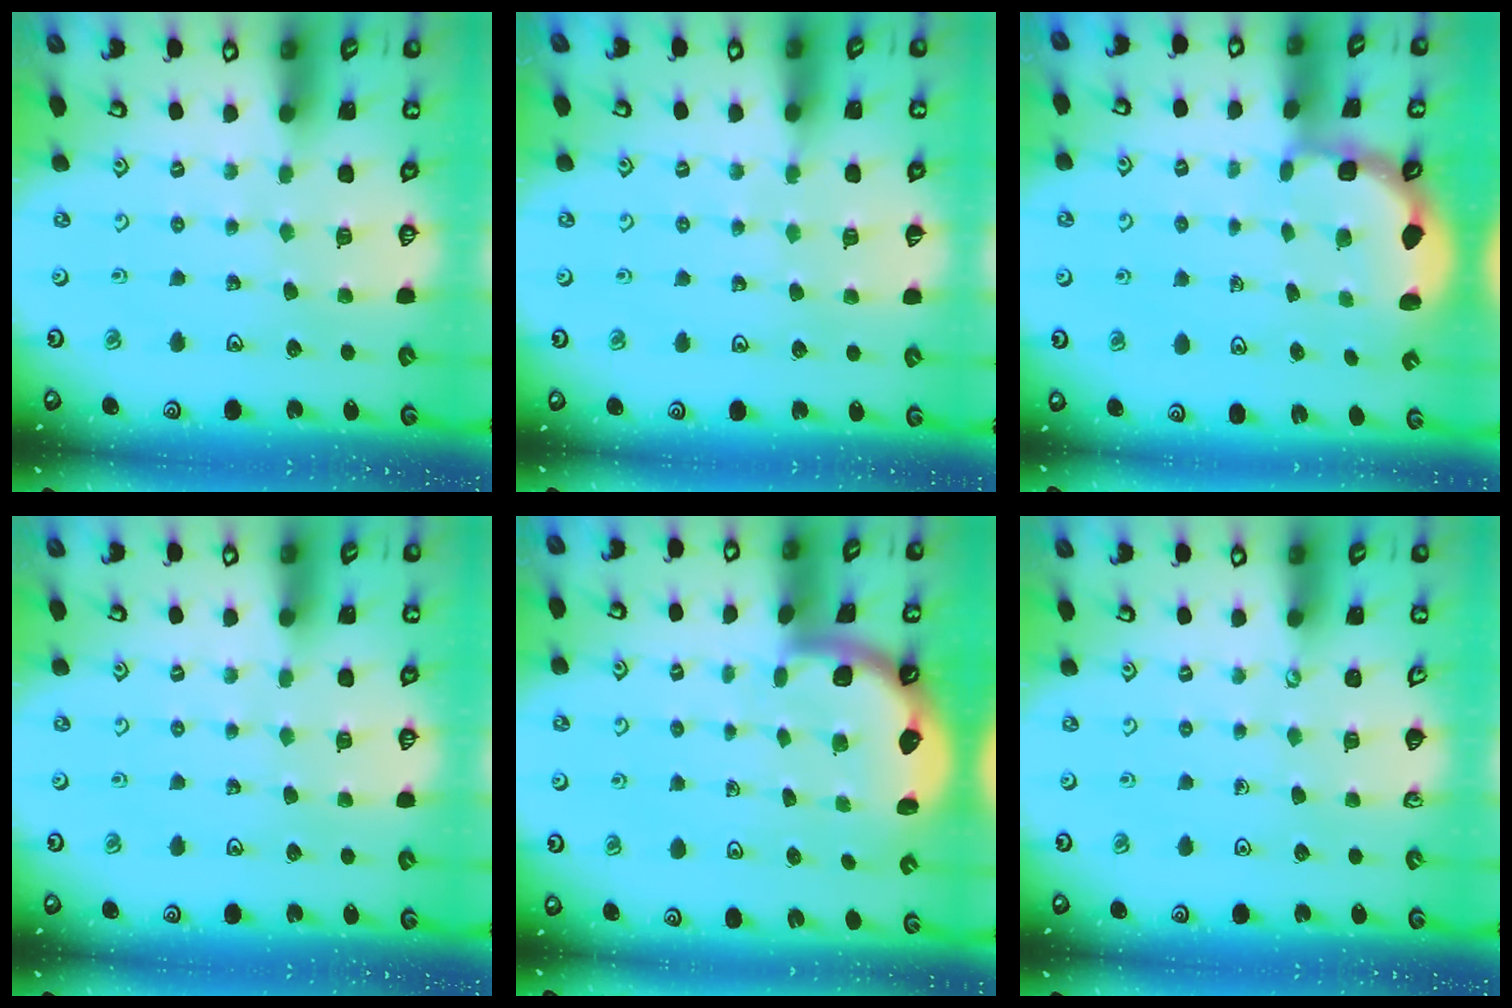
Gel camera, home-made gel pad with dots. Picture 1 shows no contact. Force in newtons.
{"total": 3.7, "press": 3.6, "slide": 0.6}
{"total": 2.4, "press": 1.8, "slide": 1.7}
{"total": 0.0}
{"total": 1.4, "press": 1.4, "slide": 0.1}
{"total": 0.0}